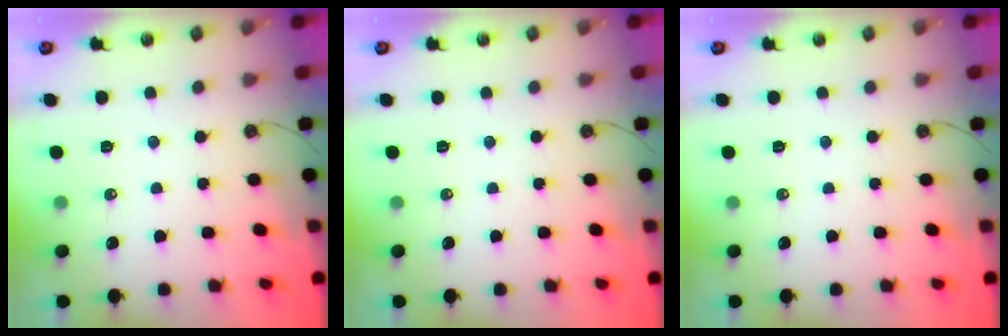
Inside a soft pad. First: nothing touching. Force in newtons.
{"total": 0.0}
{"total": 0.0}